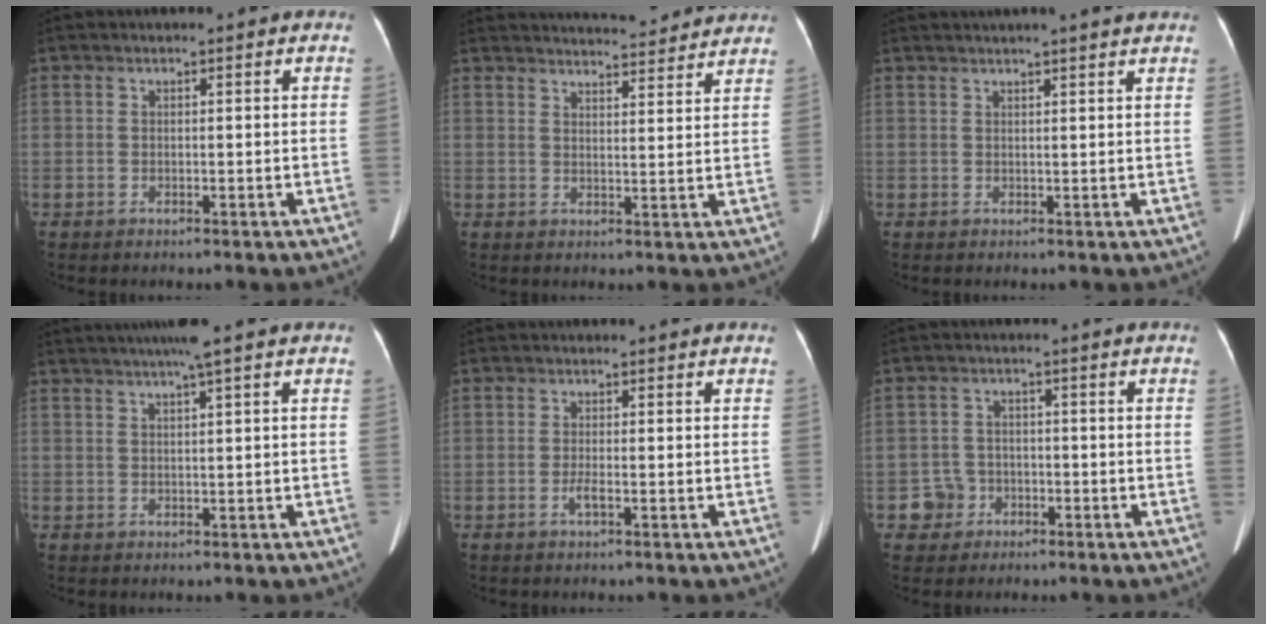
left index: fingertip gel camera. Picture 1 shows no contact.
{"total": 12.8, "force": [12.2, 1.6, 3.2], "torque": [-0.037, 0.010, 0.147]}
{"total": 7.2, "force": [6.5, 0.0, 3.0], "torque": [-0.038, 0.029, 0.071]}
{"total": 4.7, "force": [3.2, -0.9, 3.3], "torque": [-0.056, 0.018, 0.055]}
{"total": 1.3, "force": [-0.6, 0.0, 1.1], "torque": [-0.025, -0.001, -0.011]}
{"total": 4.0, "force": [-1.8, 3.5, -0.1], "torque": [0.006, 0.014, -0.029]}